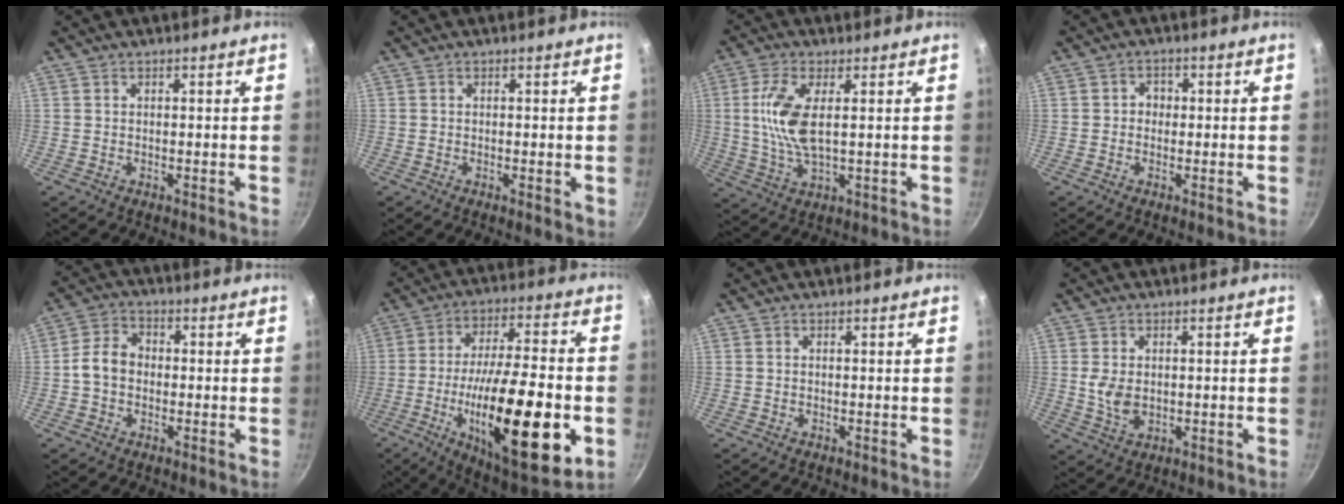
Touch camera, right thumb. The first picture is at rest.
{"total": 1.3, "force": [-0.1, 0.3, 1.2], "torque": [-0.020, -0.005, -0.002]}
{"total": 9.5, "force": [1.4, 3.7, 8.6], "torque": [-0.199, -0.006, 0.030]}
{"total": 2.3, "force": [-0.1, 2.0, 1.1], "torque": [0.001, 0.008, -0.007]}
{"total": 6.5, "force": [-0.7, 5.1, 4.0], "torque": [-0.063, 0.024, -0.024]}
{"total": 27.1, "force": [-7.1, 8.6, 24.7], "torque": [-0.406, -0.001, -0.098]}
{"total": 0.0}
{"total": 4.7, "force": [0.1, 3.2, 3.5], "torque": [-0.062, -0.005, 0.010]}